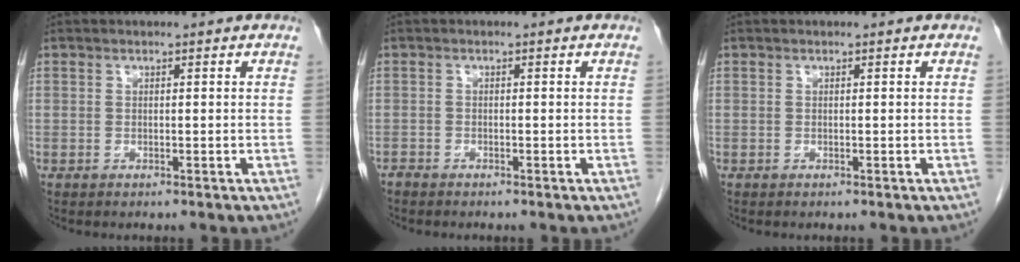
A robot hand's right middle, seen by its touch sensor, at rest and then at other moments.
{"total": 0.9, "force": [-0.8, 0.2, 0.1], "torque": [-0.007, -0.001, -0.018]}
{"total": 0.0}